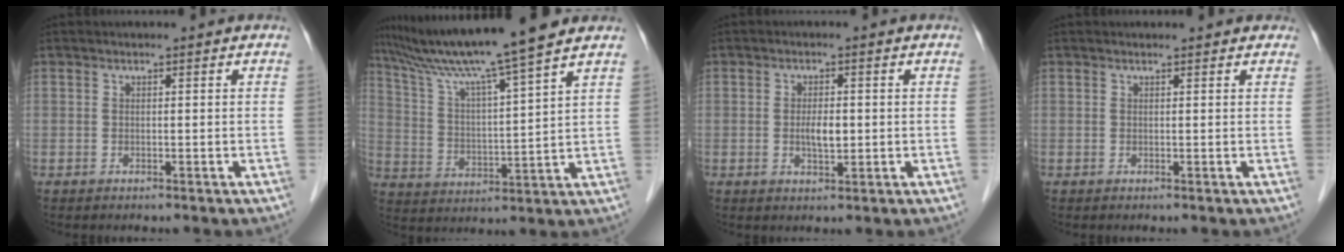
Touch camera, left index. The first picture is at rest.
{"total": 15.3, "force": [12.7, -1.6, 8.3], "torque": [-0.152, 0.012, 0.213]}
{"total": 3.0, "force": [-0.1, 1.1, 2.8], "torque": [-0.054, -0.001, 0.000]}
{"total": 2.3, "force": [2.1, 0.8, 0.5], "torque": [-0.009, 0.012, 0.017]}